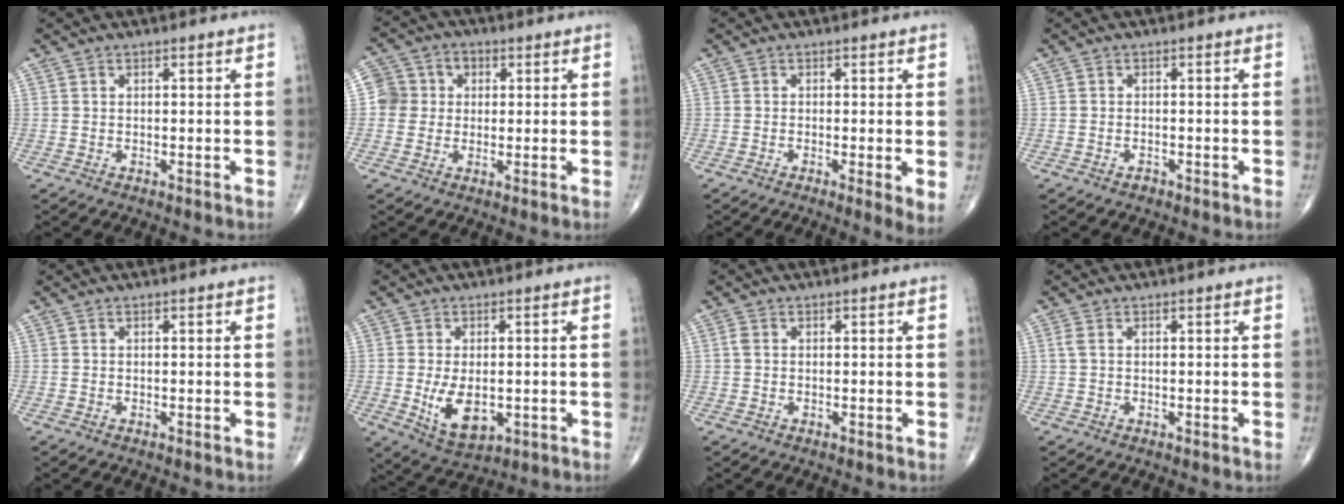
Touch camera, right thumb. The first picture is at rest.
{"total": 6.2, "force": [0.7, 6.0, 1.6], "torque": [0.001, 0.016, 0.004]}
{"total": 3.4, "force": [-0.6, 0.5, 3.3], "torque": [-0.060, -0.013, -0.015]}
{"total": 0.9, "force": [-0.7, 0.5, 0.3], "torque": [-0.006, 0.004, -0.011]}
{"total": 0.0}
{"total": 8.1, "force": [-1.3, 4.7, 6.5], "torque": [-0.102, -0.014, -0.007]}
{"total": 1.1, "force": [0.1, 0.8, 0.7], "torque": [-0.016, 0.002, 0.000]}
{"total": 1.0, "force": [0.2, 0.4, 0.9], "torque": [-0.028, 0.006, 0.006]}